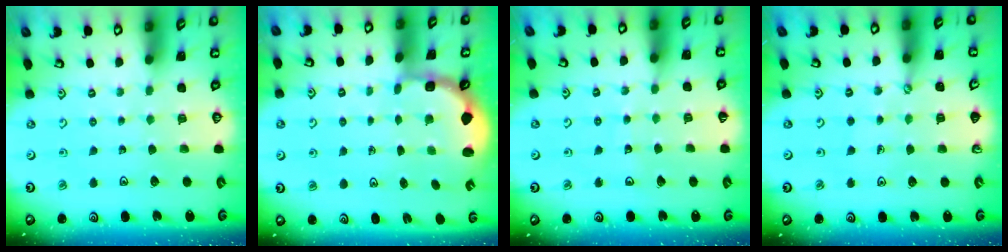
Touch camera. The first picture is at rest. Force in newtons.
{"total": 2.6, "press": 1.9, "slide": 1.8}
{"total": 4.2, "press": 4.2, "slide": 0.4}
{"total": 1.9, "press": 1.9, "slide": 0.1}